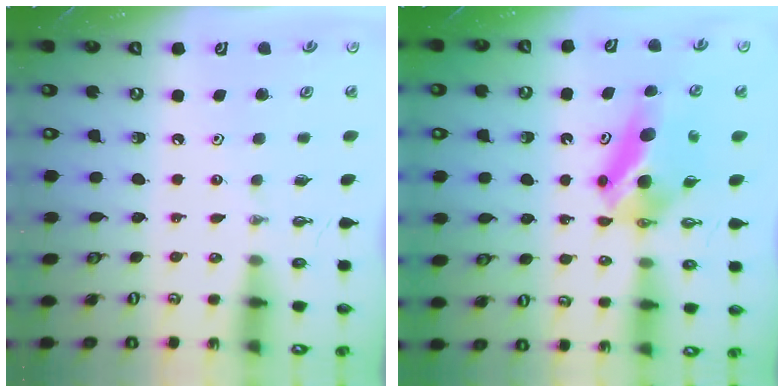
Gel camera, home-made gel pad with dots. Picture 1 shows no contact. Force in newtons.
{"total": 6.6, "press": 5.9, "slide": 3.0}